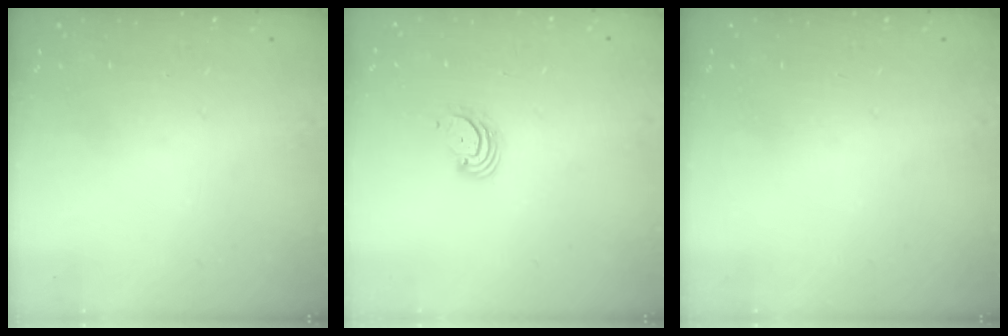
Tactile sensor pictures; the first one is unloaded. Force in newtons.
{"total": 2.9, "press": 2.9, "slide": 0.4}
{"total": 0.0}